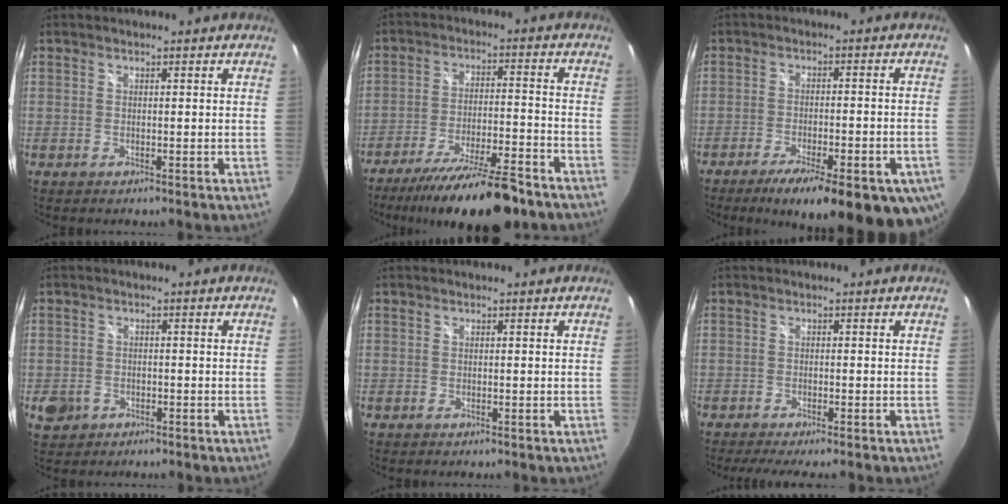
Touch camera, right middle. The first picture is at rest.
{"total": 17.4, "force": [-14.3, 2.7, 9.5], "torque": [-0.180, -0.026, -0.223]}
{"total": 20.2, "force": [-13.6, 5.6, 14.0], "torque": [-0.219, -0.048, -0.180]}
{"total": 3.9, "force": [-1.5, 3.3, 1.4], "torque": [-0.039, 0.001, -0.020]}
{"total": 0.0}
{"total": 4.1, "force": [-3.6, 0.0, 2.0], "torque": [-0.049, -0.016, -0.060]}